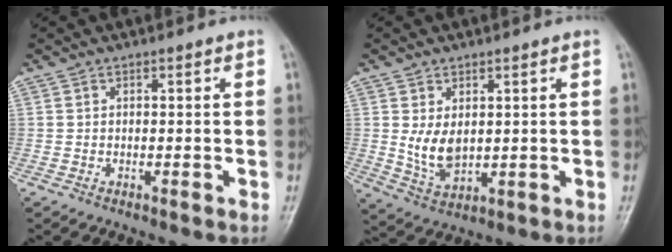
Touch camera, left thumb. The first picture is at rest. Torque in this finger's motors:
{"motor_torque": [0.65, 1.23, 0.69, -0.20, 0.06]}